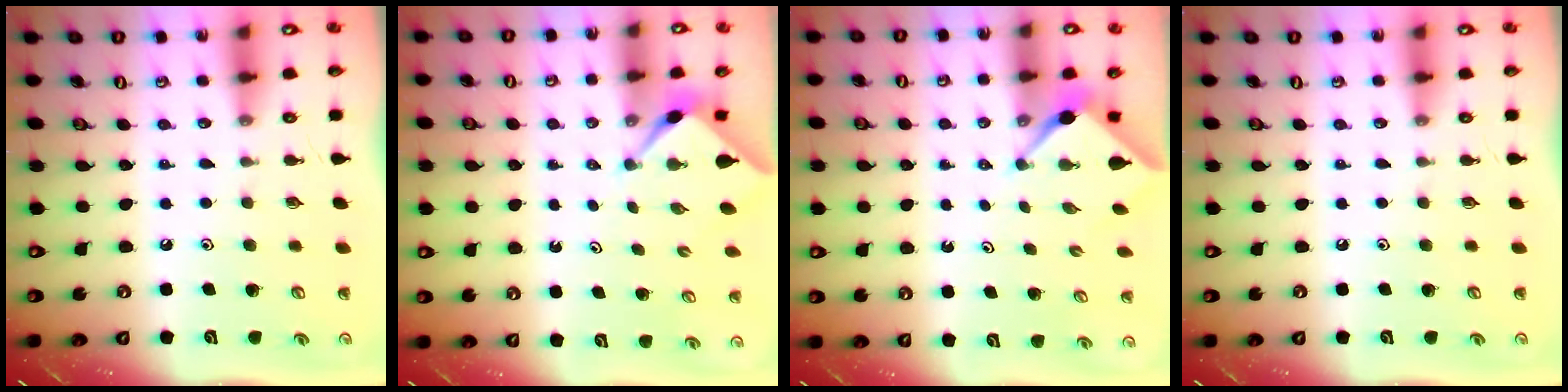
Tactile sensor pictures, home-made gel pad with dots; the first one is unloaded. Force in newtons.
{"total": 2.4, "press": 2.4, "slide": 0.1}
{"total": 2.5, "press": 2.5, "slide": 0.3}
{"total": 0.0}